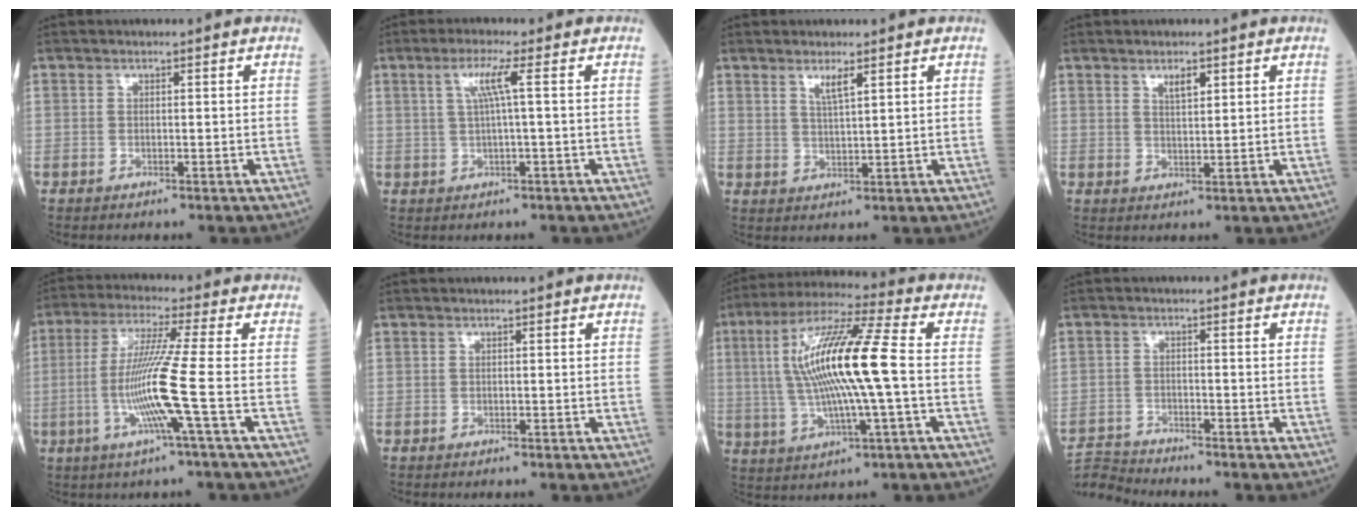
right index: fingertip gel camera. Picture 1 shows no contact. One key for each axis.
{"total": 3.9, "fx": 1.0, "fy": -0.7, "fz": 3.7, "tx": -0.079, "ty": 0.008, "tz": 0.023}
{"total": 2.7, "fx": 1.7, "fy": 0.1, "fz": 2.1, "tx": -0.045, "ty": -0.003, "tz": 0.038}
{"total": 2.4, "fx": 1.5, "fy": 0.7, "fz": 1.7, "tx": -0.034, "ty": 0.000, "tz": 0.031}
{"total": 10.4, "fx": -2.5, "fy": -2.1, "fz": 9.9, "tx": -0.203, "ty": -0.011, "tz": -0.050}
{"total": 0.0}
{"total": 16.3, "fx": 0.8, "fy": 1.0, "fz": 16.3, "tx": -0.325, "ty": 0.015, "tz": 0.012}
{"total": 4.7, "fx": -4.5, "fy": -0.9, "fz": -1.0, "tx": 0.018, "ty": -0.008, "tz": -0.085}